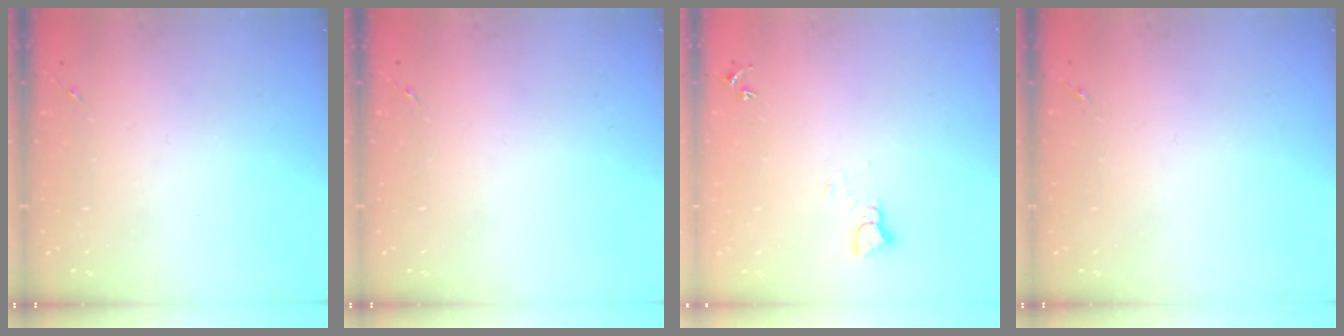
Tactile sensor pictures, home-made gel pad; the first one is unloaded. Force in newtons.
{"total": 0.0}
{"total": 2.1, "press": 2.1, "slide": 0.2}
{"total": 0.0}